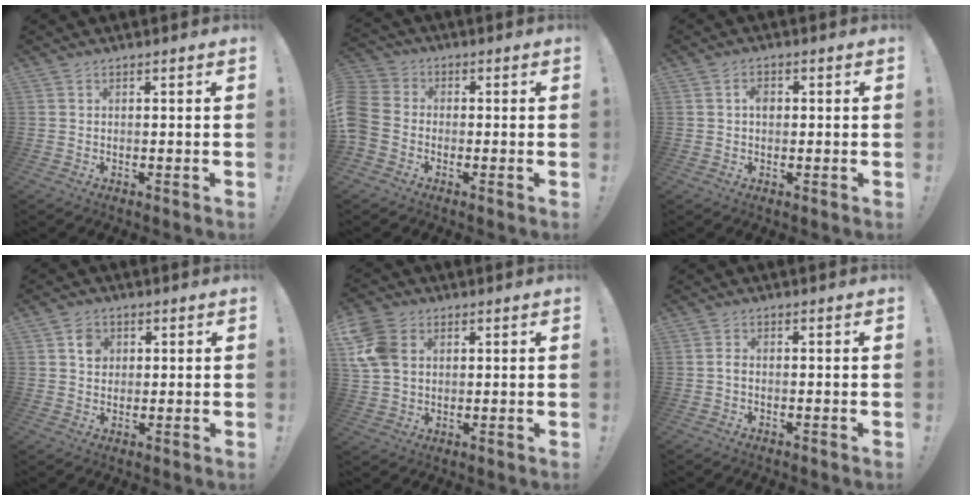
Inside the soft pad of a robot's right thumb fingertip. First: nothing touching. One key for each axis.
{"total": 7.5, "fx": -2.8, "fy": 5.9, "fz": 3.6, "tx": -0.088, "ty": 0.021, "tz": -0.050}
{"total": 2.5, "fx": 0.0, "fy": 1.8, "fz": 1.7, "tx": -0.018, "ty": 0.001, "tz": -0.005}
{"total": 4.3, "fx": 1.3, "fy": 3.8, "fz": 1.6, "tx": -0.009, "ty": -0.005, "tz": 0.019}
{"total": 12.1, "fx": 3.3, "fy": 9.1, "fz": 7.3, "tx": -0.142, "ty": -0.004, "tz": 0.065}
{"total": 1.1, "fx": -0.8, "fy": 0.4, "fz": 0.7, "tx": -0.016, "ty": 0.005, "tz": -0.015}